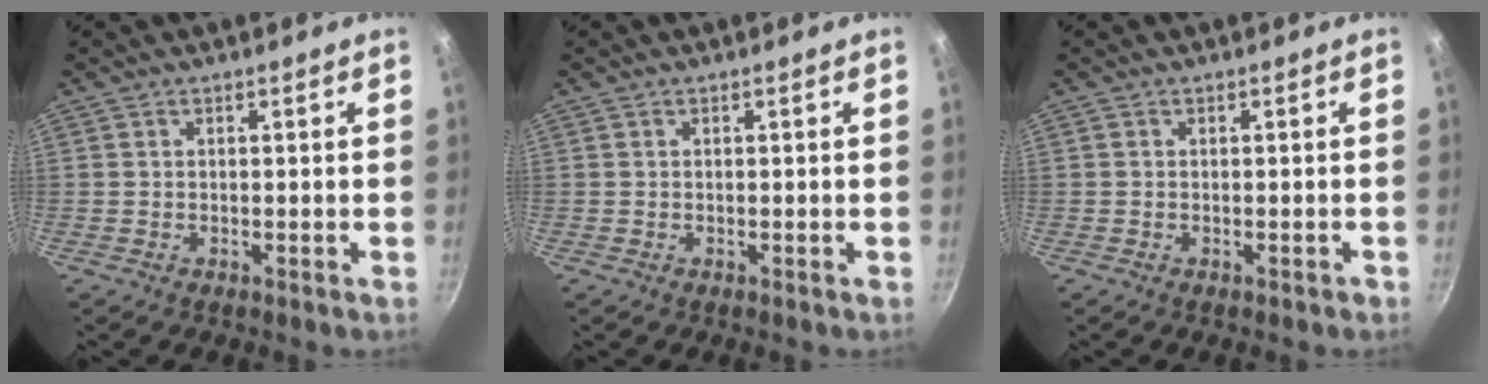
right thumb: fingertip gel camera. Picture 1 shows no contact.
{"total": 0.0}
{"total": 0.6, "force": [-0.3, 0.4, 0.3], "torque": [0.001, 0.006, -0.003]}